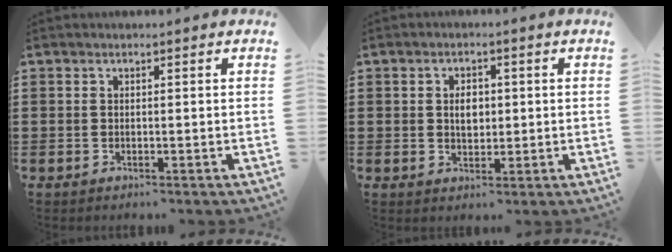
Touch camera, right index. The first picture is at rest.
{"total": 3.2, "force": [0.3, 2.1, 2.4], "torque": [-0.045, 0.006, 0.001]}